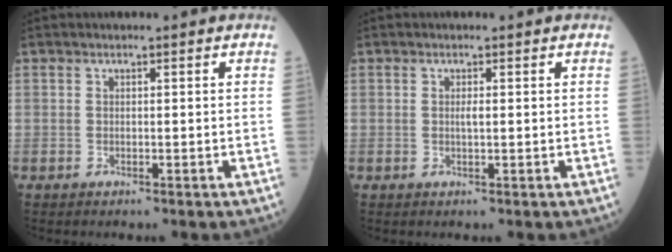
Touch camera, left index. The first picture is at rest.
{"total": 0.8, "force": [0.2, 0.1, 0.8], "torque": [-0.020, -0.001, 0.003]}